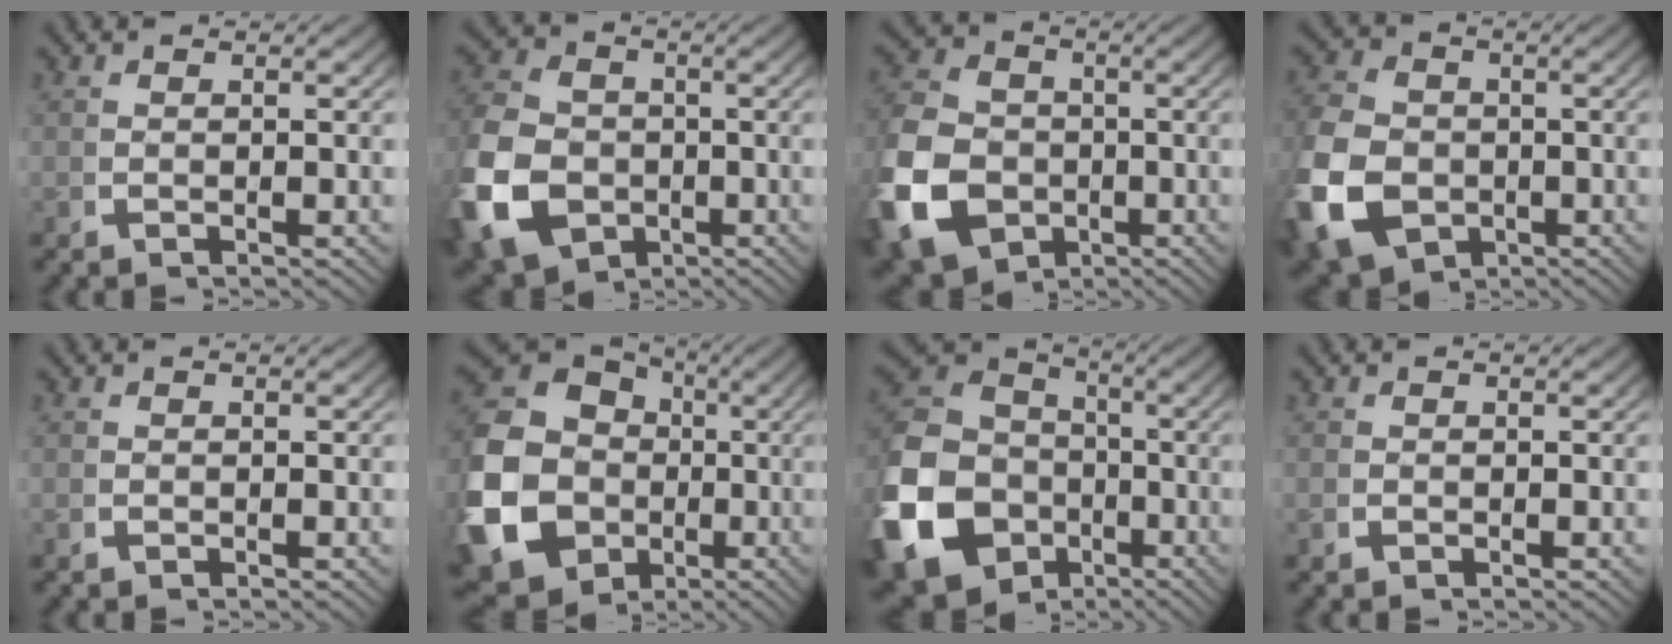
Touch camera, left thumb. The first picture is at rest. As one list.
[{"total": 13.2, "force": [-3.3, 10.5, 7.3], "torque": [-0.186, -0.058, -0.033]}, {"total": 14.9, "force": [-3.8, 12.1, 7.7], "torque": [-0.199, -0.061, -0.045]}, {"total": 11.6, "force": [-2.8, 9.0, 6.7], "torque": [-0.172, -0.054, -0.024]}, {"total": 0.0}, {"total": 19.1, "force": [-3.2, 16.4, 9.1], "torque": [-0.278, -0.086, -0.031]}, {"total": 19.0, "force": [-4.8, 15.8, 9.5], "torque": [-0.249, -0.079, -0.058]}, {"total": 0.6, "force": [-0.2, 0.5, 0.2], "torque": [-0.010, -0.006, -0.003]}]